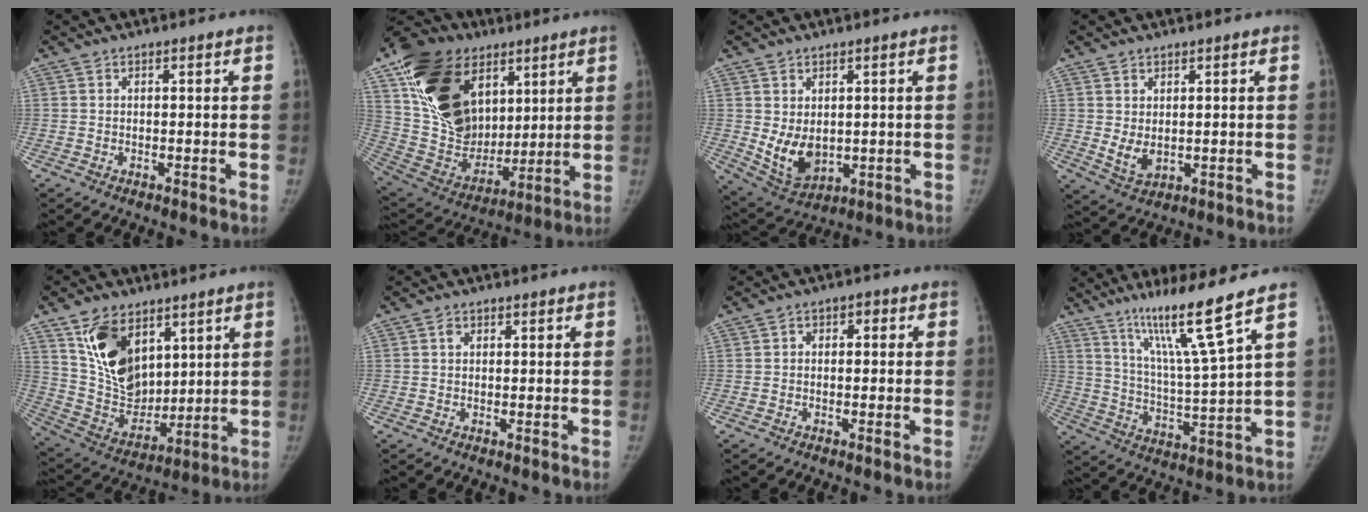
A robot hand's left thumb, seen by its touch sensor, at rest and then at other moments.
{"total": 27.4, "force": [11.0, 19.0, 16.4], "torque": [-0.286, -0.015, 0.206]}
{"total": 8.4, "force": [0.0, 6.0, 5.9], "torque": [-0.084, -0.012, 0.027]}
{"total": 4.4, "force": [0.3, 2.9, 3.2], "torque": [-0.054, -0.007, 0.019]}
{"total": 16.3, "force": [7.8, 10.5, 9.7], "torque": [-0.132, -0.045, 0.168]}
{"total": 1.6, "force": [0.3, 1.3, 0.9], "torque": [-0.005, 0.003, 0.001]}
{"total": 3.0, "force": [-0.1, 2.2, 2.1], "torque": [-0.011, 0.009, -0.012]}
{"total": 13.2, "force": [8.7, -1.4, 9.8], "torque": [-0.168, -0.064, 0.159]}